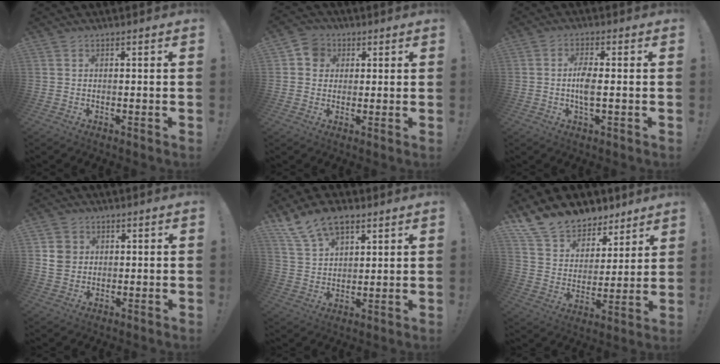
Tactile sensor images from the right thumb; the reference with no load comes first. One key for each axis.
{"total": 6.4, "fx": 1.5, "fy": 5.9, "fz": 2.2, "tx": -0.034, "ty": 0.005, "tz": 0.030}
{"total": 5.2, "fx": -0.2, "fy": 1.3, "fz": 5.0, "tx": -0.105, "ty": -0.005, "tz": -0.009}
{"total": 5.5, "fx": 1.7, "fy": 5.0, "fz": 1.7, "tx": -0.010, "ty": -0.002, "tz": 0.032}
{"total": 12.0, "fx": 8.2, "fy": 6.5, "fz": 5.9, "tx": -0.108, "ty": -0.039, "tz": 0.157}
{"total": 13.9, "fx": 11.1, "fy": 7.6, "fz": 3.2, "tx": -0.067, "ty": -0.085, "tz": 0.211}